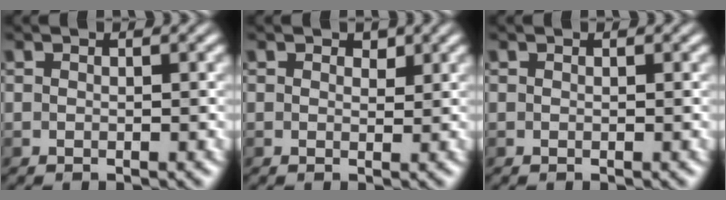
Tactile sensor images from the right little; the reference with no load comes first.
{"total": 0.9, "force": [0.7, 0.6, 0.4], "torque": [-0.008, -0.001, 0.002]}
{"total": 0.0}